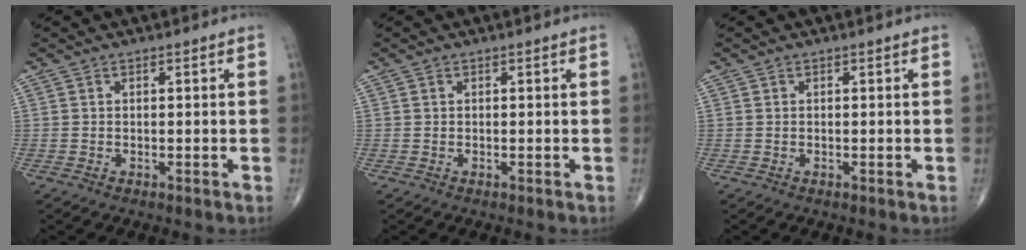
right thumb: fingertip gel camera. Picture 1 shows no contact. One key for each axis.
{"total": 0.0}
{"total": 0.0}